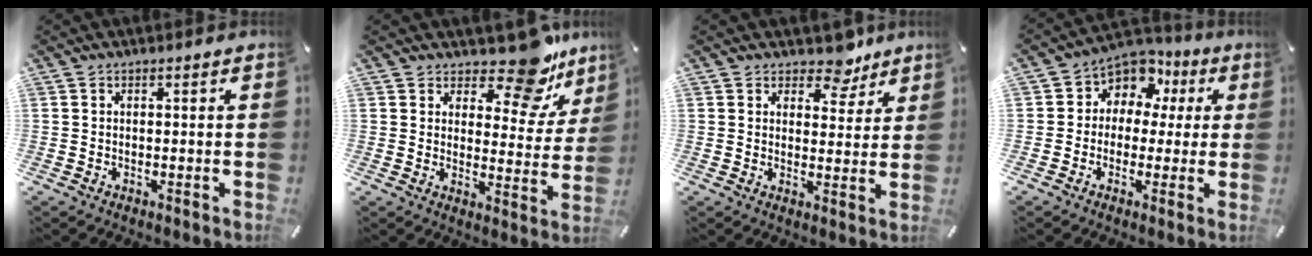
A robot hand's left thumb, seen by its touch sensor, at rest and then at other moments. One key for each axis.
{"total": 13.7, "fx": 10.7, "fy": 5.6, "fz": 6.4, "tx": -0.078, "ty": -0.088, "tz": 0.183}
{"total": 7.2, "fx": 5.7, "fy": 4.1, "fz": 1.8, "tx": -0.011, "ty": -0.042, "tz": 0.097}
{"total": 7.0, "fx": 1.6, "fy": 6.5, "fz": 2.0, "tx": -0.040, "ty": -0.014, "tz": 0.028}